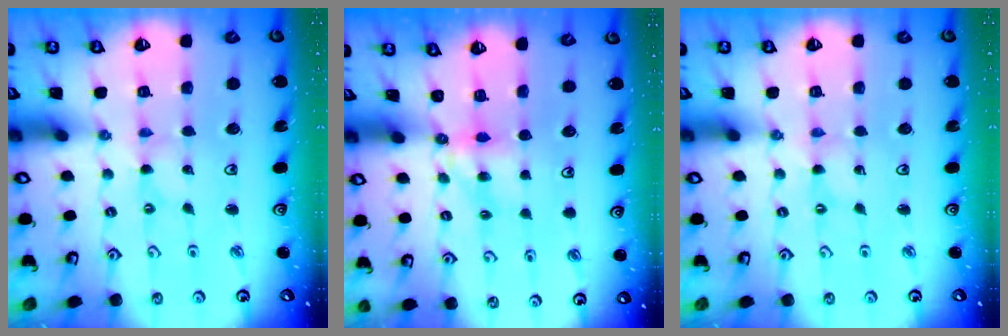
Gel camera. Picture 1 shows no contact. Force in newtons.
{"total": 5.2, "press": 5.2, "slide": 0.6}
{"total": 0.0}